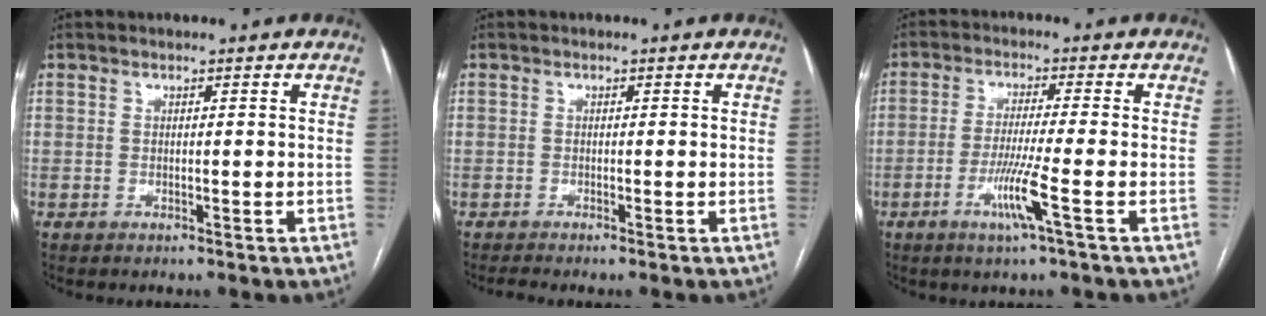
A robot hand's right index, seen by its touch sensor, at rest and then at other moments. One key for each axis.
{"total": 1.0, "fx": -0.9, "fy": -0.2, "fz": 0.5, "tx": -0.016, "ty": -0.004, "tz": -0.018}
{"total": 6.5, "fx": -2.6, "fy": -1.0, "fz": 5.9, "tx": -0.113, "ty": -0.017, "tz": -0.052}